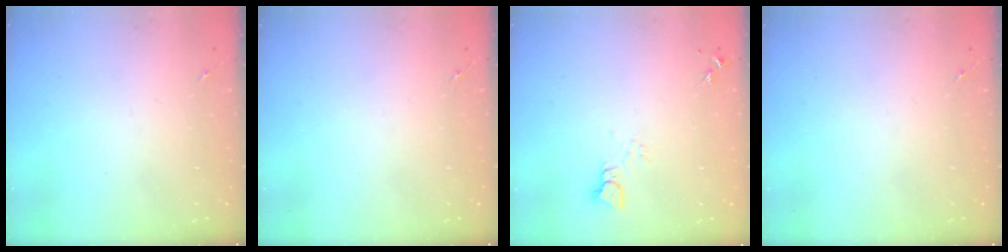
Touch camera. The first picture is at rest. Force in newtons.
{"total": 0.0}
{"total": 3.2, "press": 3.2, "slide": 0.1}
{"total": 0.0}